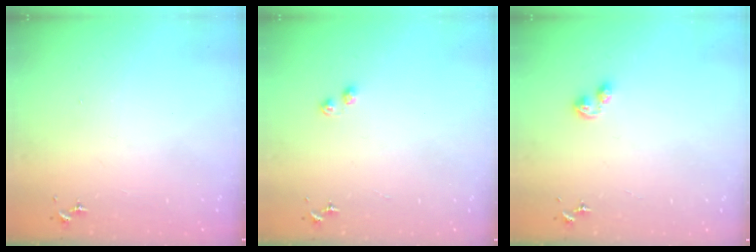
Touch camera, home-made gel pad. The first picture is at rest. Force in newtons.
{"total": 3.7, "press": 3.6, "slide": 0.4}
{"total": 5.0, "press": 4.9, "slide": 0.9}